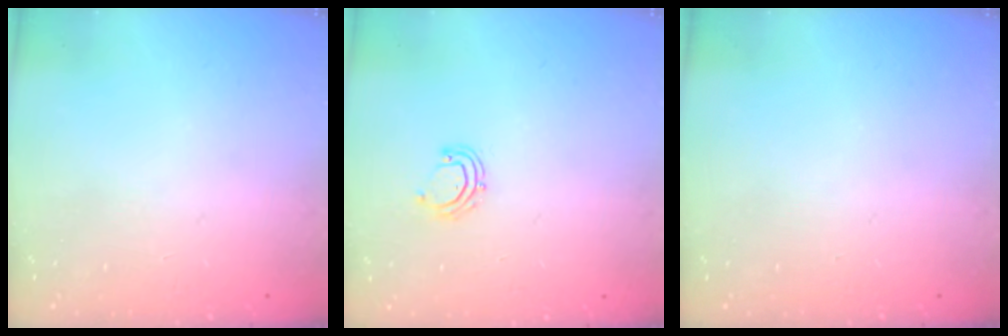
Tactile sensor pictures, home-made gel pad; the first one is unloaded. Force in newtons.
{"total": 5.6, "press": 5.4, "slide": 1.5}
{"total": 0.0}